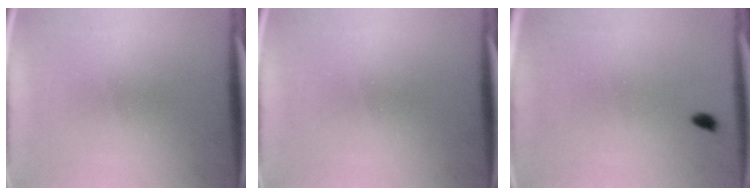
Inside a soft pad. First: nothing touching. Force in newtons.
{"total": 0.0}
{"total": 0.7}